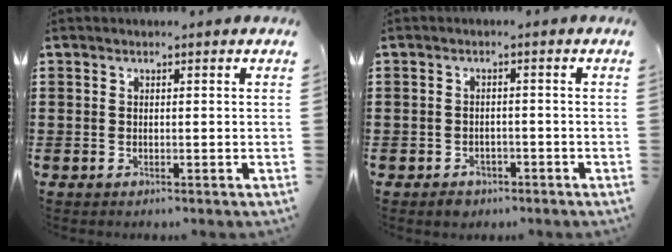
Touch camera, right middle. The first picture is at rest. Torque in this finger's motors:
{"motor_torque": [0.32, 0.17, 0.07, 0.03]}